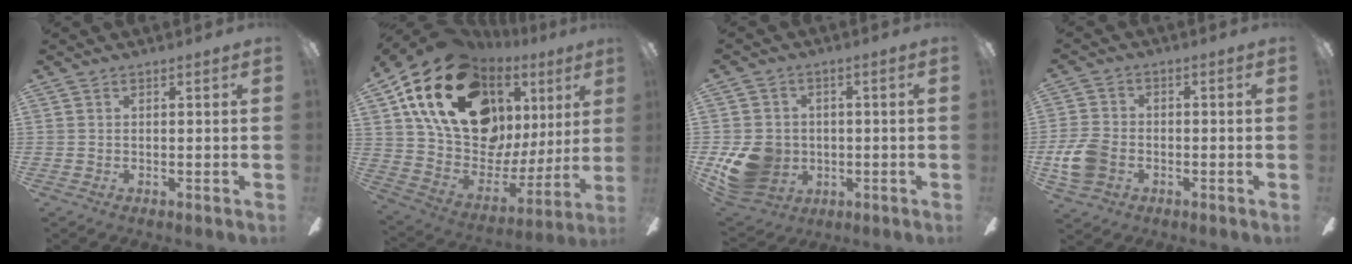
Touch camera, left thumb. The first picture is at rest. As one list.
[{"total": 24.7, "force": [13.1, 14.9, 14.7], "torque": [-0.285, -0.071, 0.249]}, {"total": 12.6, "force": [-3.0, 10.8, 5.8], "torque": [-0.134, 0.022, -0.048]}, {"total": 8.9, "force": [-2.5, 6.8, 5.2], "torque": [-0.122, 0.018, -0.046]}]